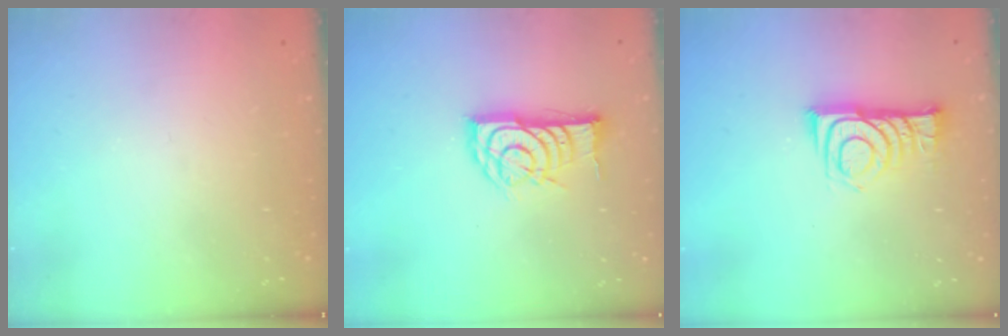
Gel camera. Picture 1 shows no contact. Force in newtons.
{"total": 13.1, "press": 13.1, "slide": 0.5}
{"total": 9.7, "press": 9.7, "slide": 0.4}